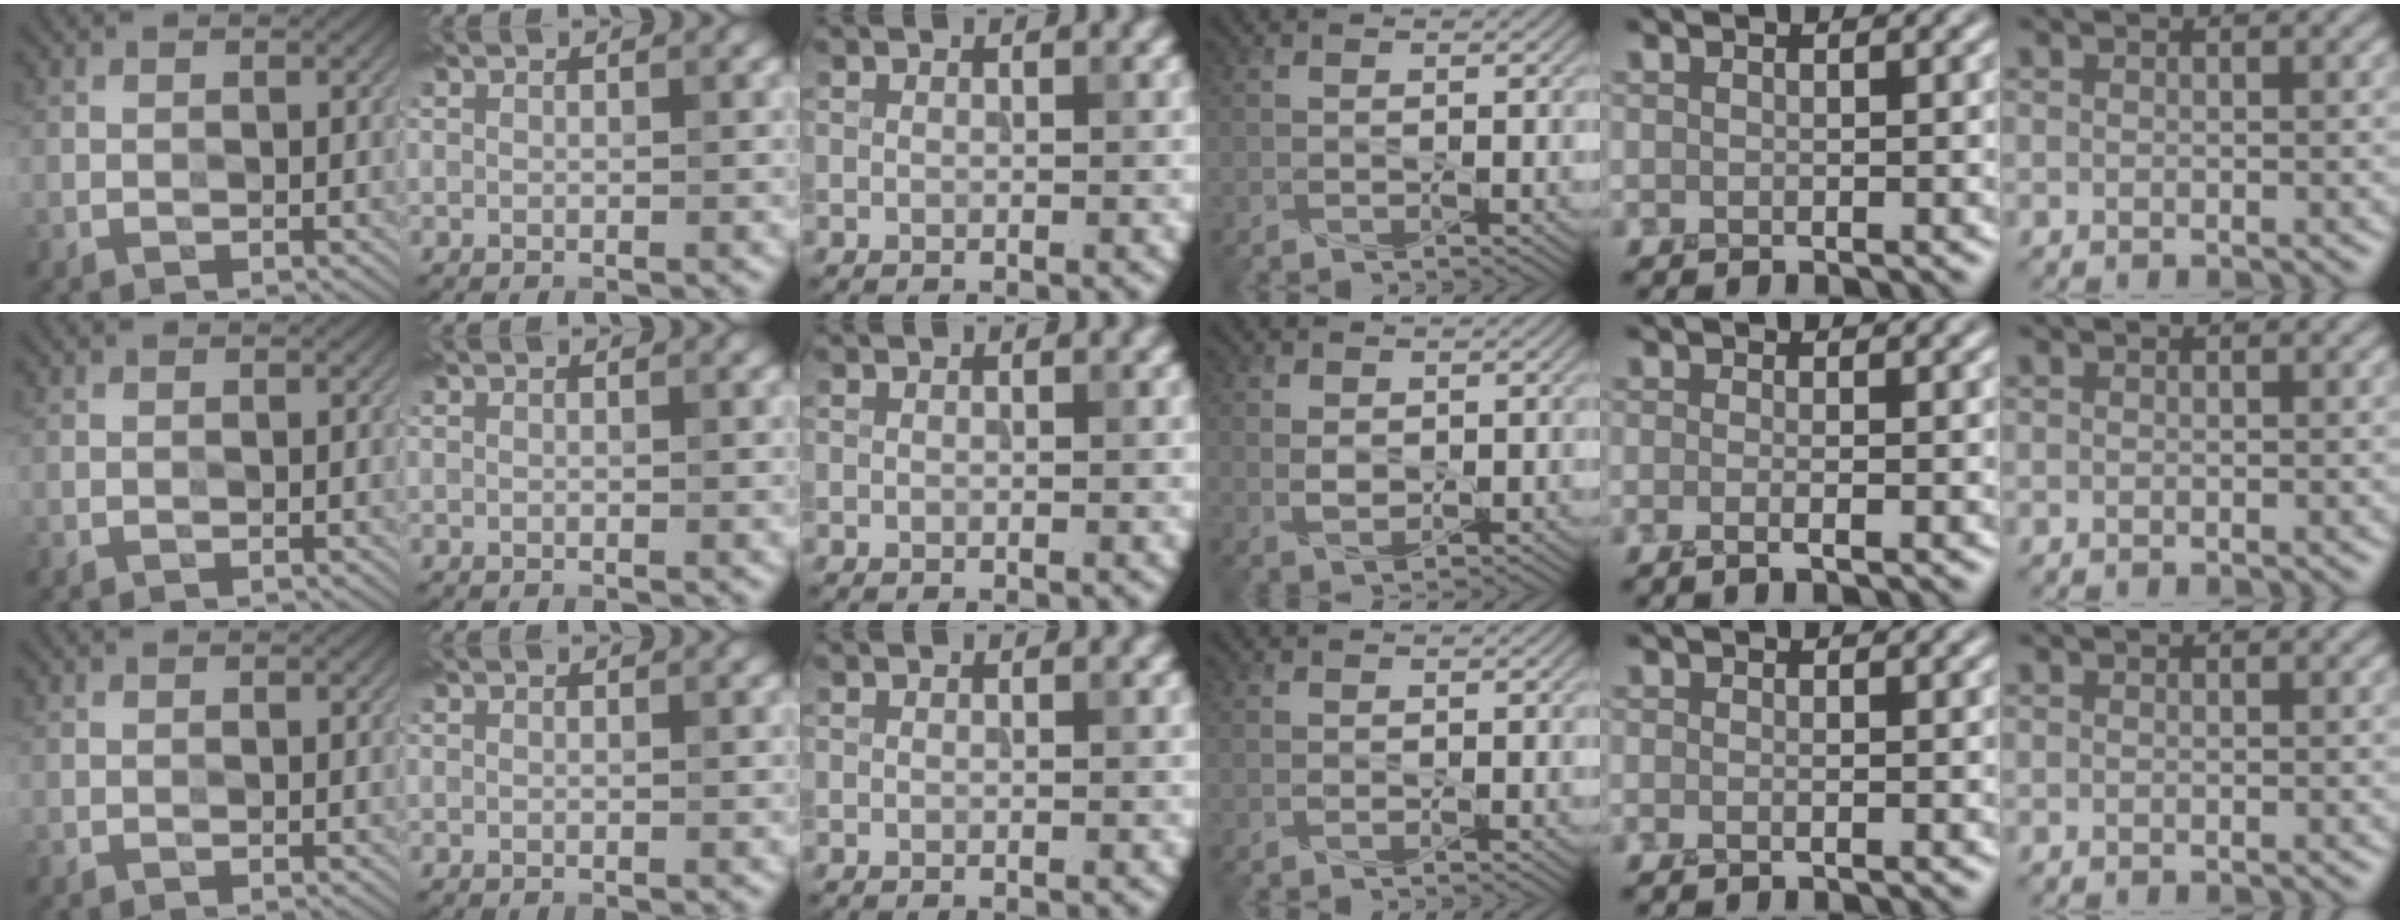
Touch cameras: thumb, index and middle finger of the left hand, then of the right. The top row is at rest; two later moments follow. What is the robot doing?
{"motion": "squeeze", "object": "foam earplug"}